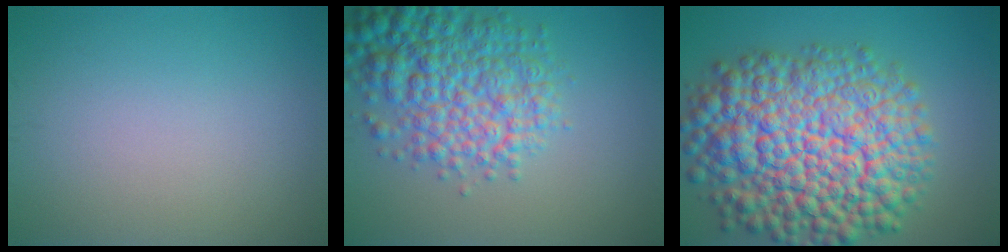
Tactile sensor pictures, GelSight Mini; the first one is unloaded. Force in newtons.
{"total": 7.6, "press": 7.6, "slide": 0.2}
{"total": 15.7, "press": 15.7, "slide": 0.6}